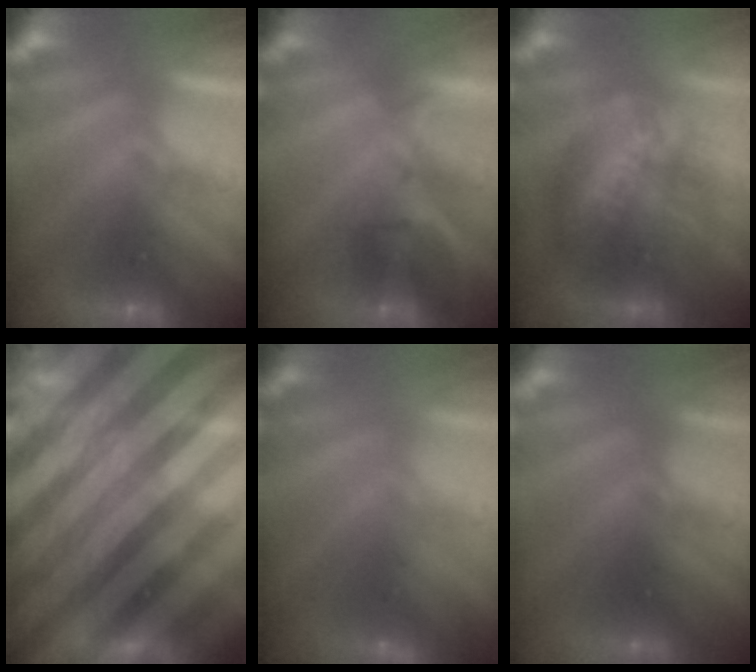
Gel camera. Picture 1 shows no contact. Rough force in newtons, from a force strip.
{"total": 1.7}
{"total": 3.5}
{"total": 8.6}
{"total": 2.5}
{"total": 3.0}